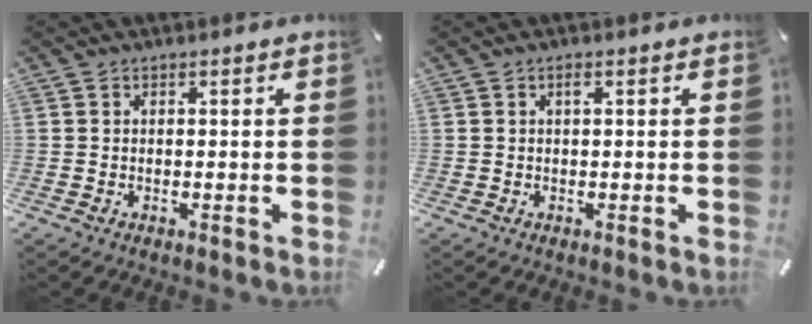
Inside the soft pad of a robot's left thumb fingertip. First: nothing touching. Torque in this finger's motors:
{"motor_torque": [0.08, 0.37, -0.01, -0.45, 0.06]}